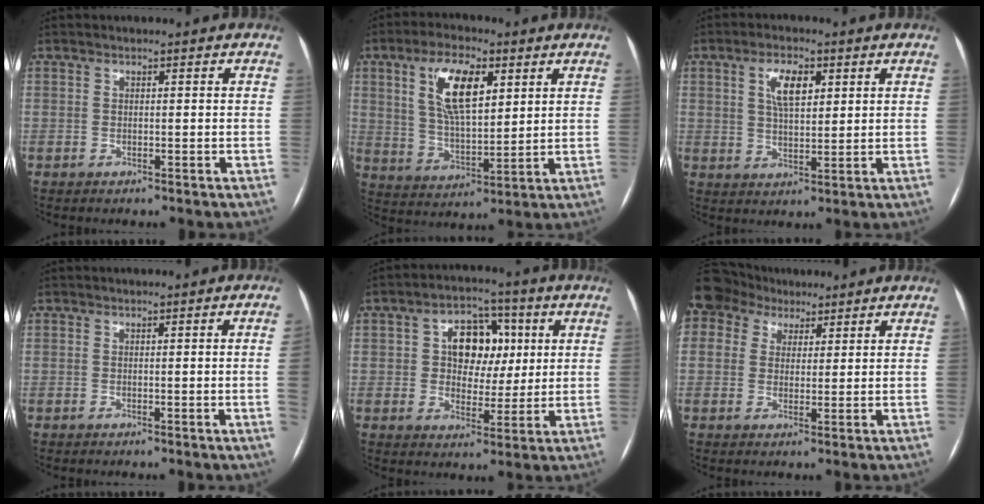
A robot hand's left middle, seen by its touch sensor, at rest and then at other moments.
{"total": 11.3, "force": [4.6, 4.3, 9.4], "torque": [-0.185, 0.011, 0.089]}
{"total": 5.8, "force": [2.3, 2.4, 4.7], "torque": [-0.092, 0.007, 0.045]}
{"total": 2.0, "force": [-0.1, -0.9, 1.8], "torque": [-0.021, -0.002, -0.001]}
{"total": 8.9, "force": [2.2, 6.1, 6.1], "torque": [-0.095, 0.025, 0.038]}
{"total": 9.1, "force": [5.9, 6.7, 1.8], "torque": [-0.049, 0.045, 0.114]}